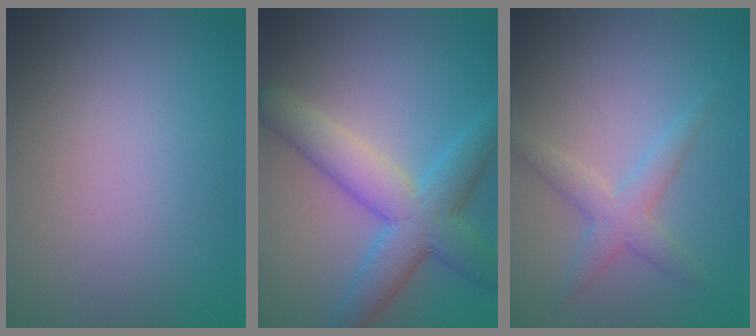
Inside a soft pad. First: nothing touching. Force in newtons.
{"total": 6.9, "press": 6.9, "slide": 0.2}
{"total": 2.8, "press": 2.8, "slide": 0.0}